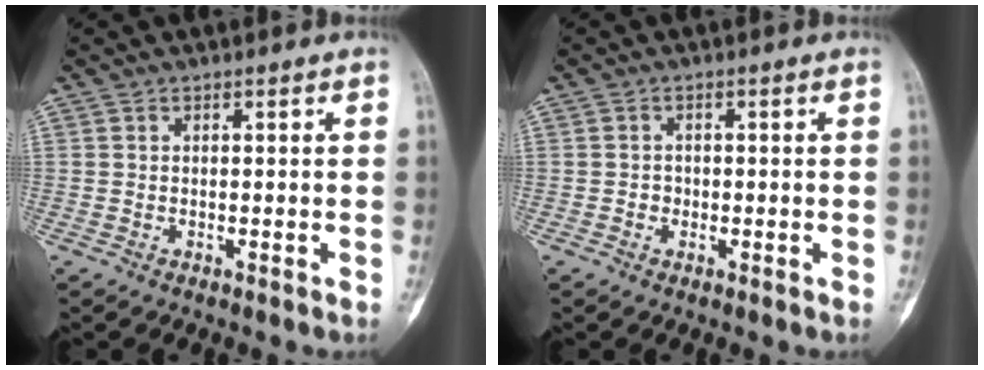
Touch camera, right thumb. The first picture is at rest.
{"total": 1.3, "force": [-0.4, 1.2, 0.4], "torque": [0.001, 0.006, -0.008]}